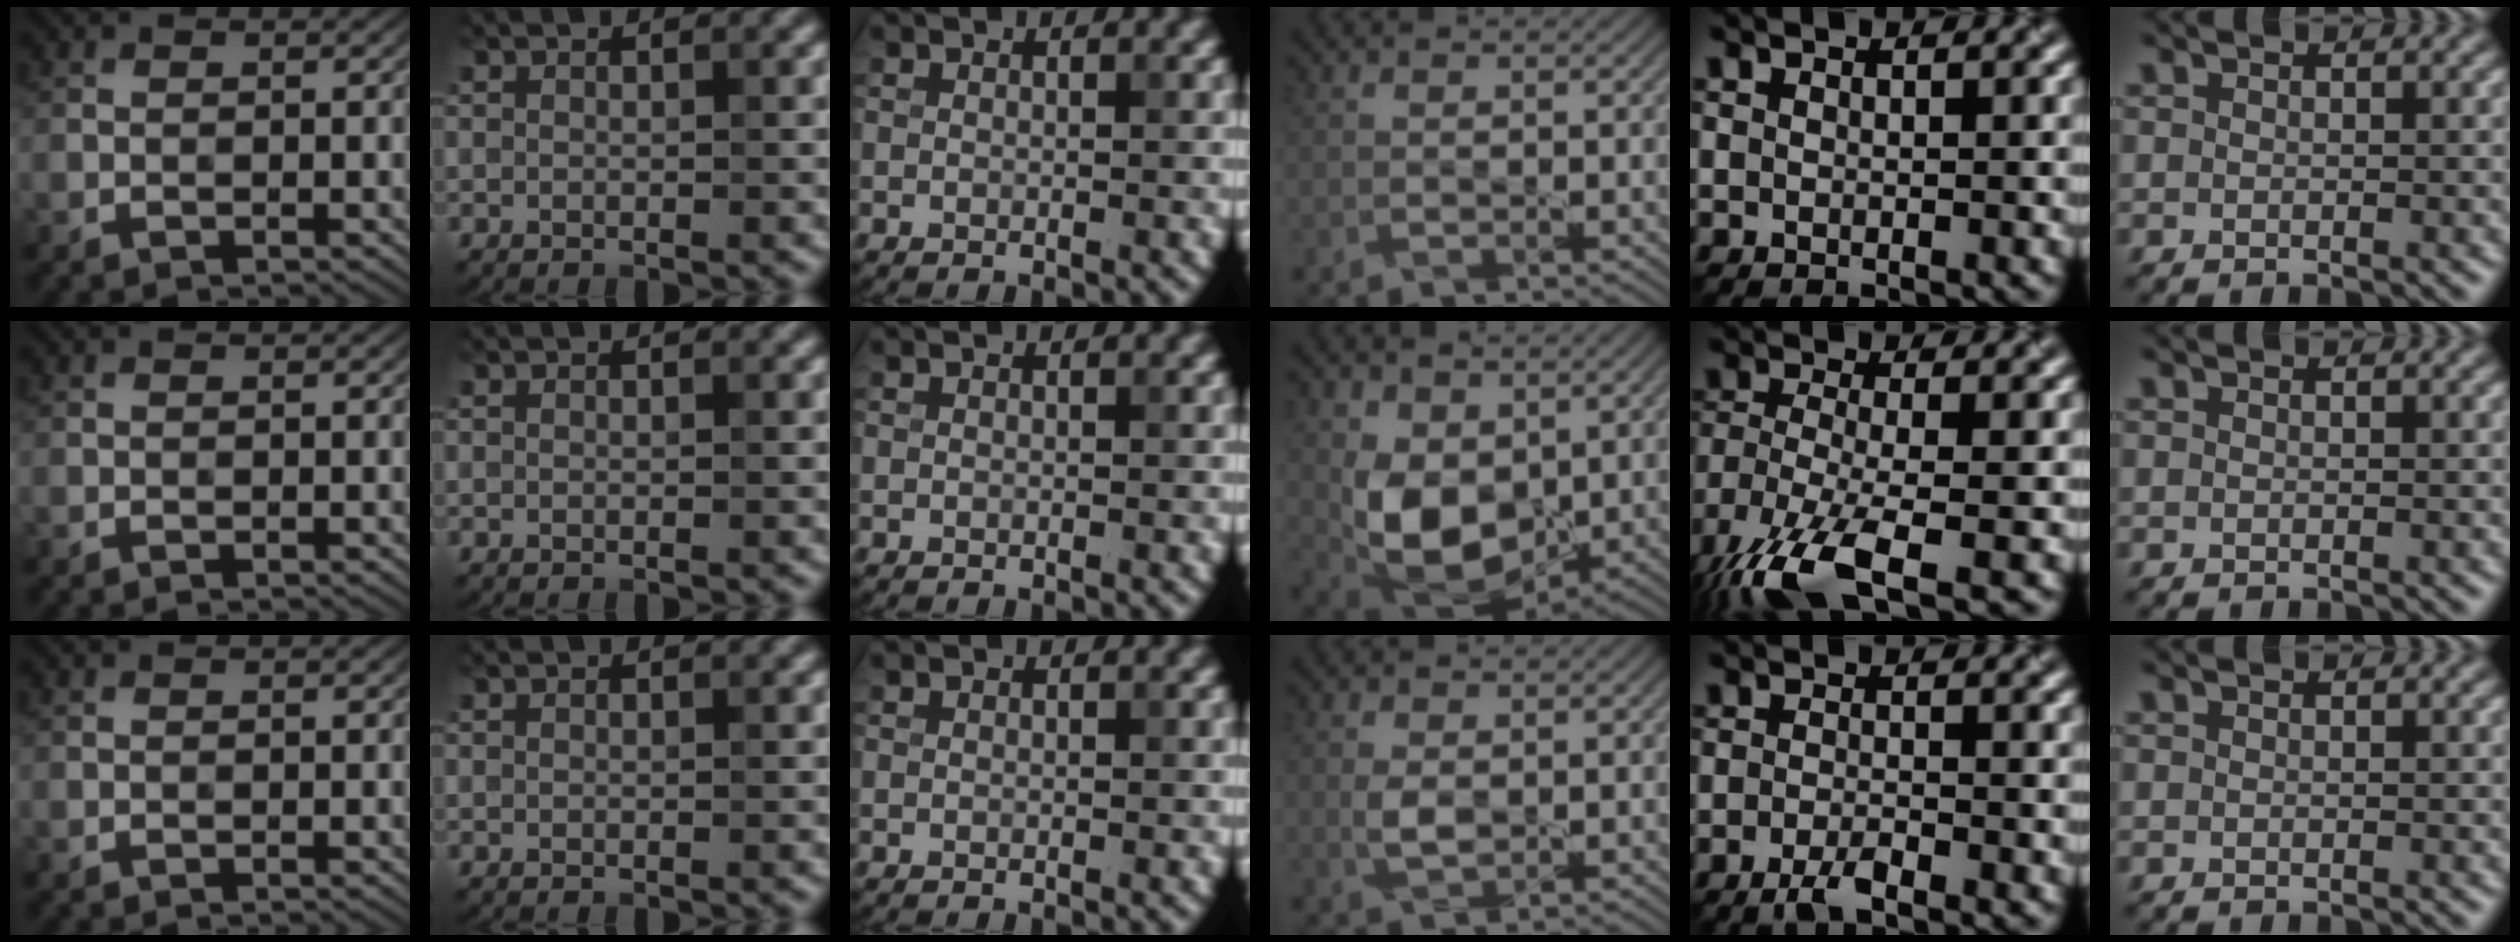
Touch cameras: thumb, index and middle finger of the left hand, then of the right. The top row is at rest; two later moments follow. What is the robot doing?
{"motion": "squeeze", "object": "tweezer"}